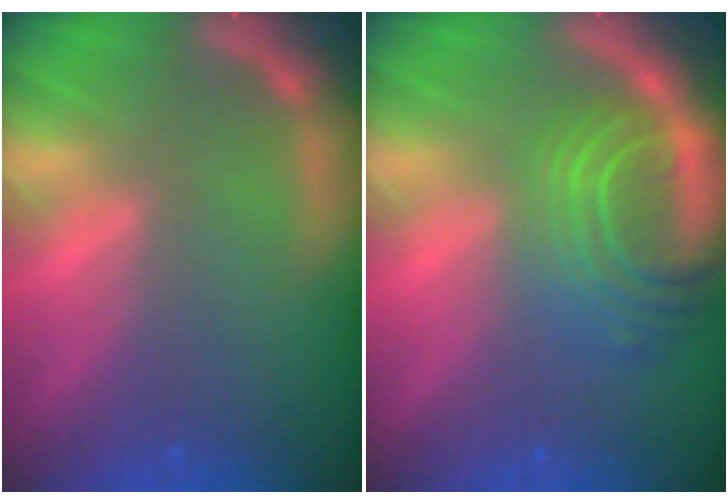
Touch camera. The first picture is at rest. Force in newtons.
{"total": 8.5}